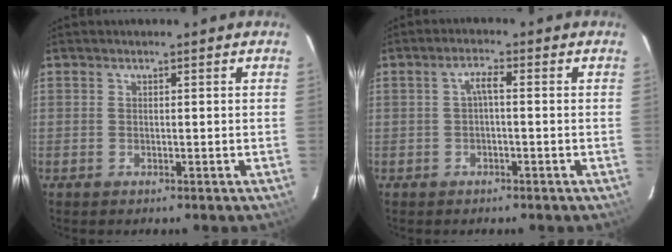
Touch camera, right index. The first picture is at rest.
{"total": 2.2, "force": [-0.3, 0.5, 2.1], "torque": [-0.044, 0.007, -0.004]}